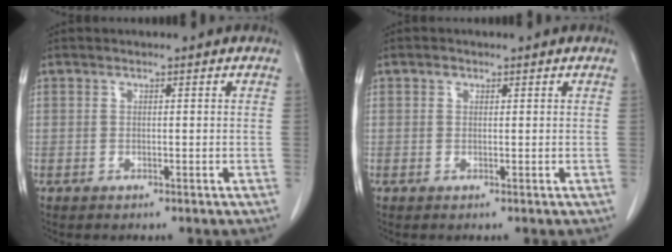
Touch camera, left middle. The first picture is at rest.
{"total": 0.7, "force": [0.4, 0.5, 0.2], "torque": [-0.002, 0.002, 0.006]}